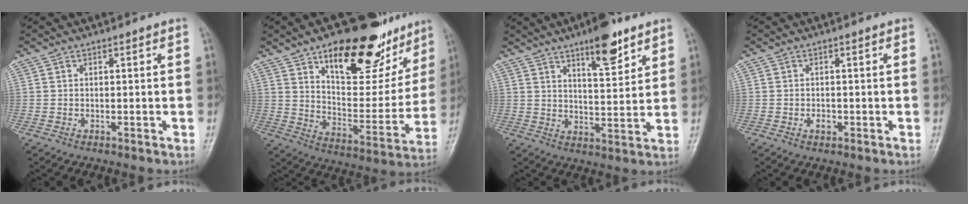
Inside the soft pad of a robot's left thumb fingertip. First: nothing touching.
{"total": 24.5, "force": [15.4, 11.2, 15.4], "torque": [-0.159, -0.064, 0.232]}
{"total": 9.8, "force": [6.4, 3.0, 6.8], "torque": [-0.085, -0.040, 0.099]}
{"total": 1.5, "force": [-0.5, 1.1, 0.9], "torque": [-0.009, 0.002, -0.008]}